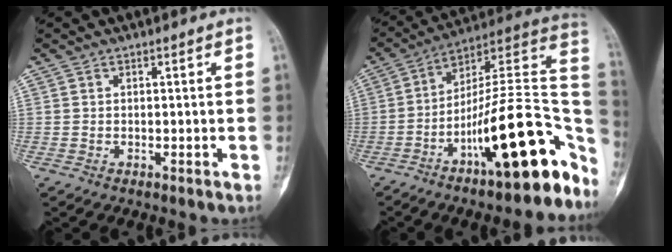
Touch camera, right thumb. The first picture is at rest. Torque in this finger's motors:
{"motor_torque": [0.58, 0.48, 1.70, -1.08, 0.25]}